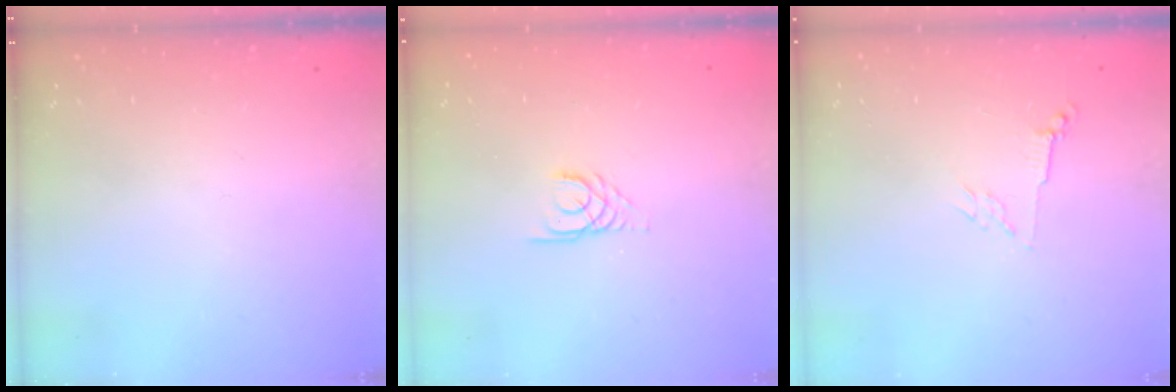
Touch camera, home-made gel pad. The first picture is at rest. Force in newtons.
{"total": 3.0, "press": 2.9, "slide": 0.3}
{"total": 2.8, "press": 2.7, "slide": 0.6}